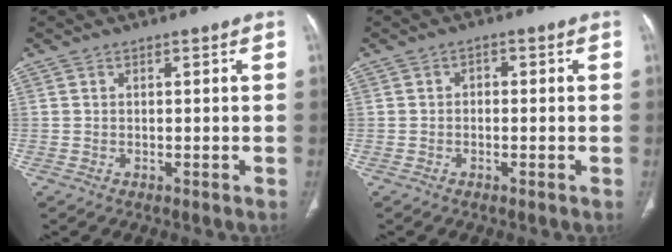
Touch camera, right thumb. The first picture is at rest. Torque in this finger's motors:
{"motor_torque": [0.27, -0.54, -0.20, 0.18, 0.06]}